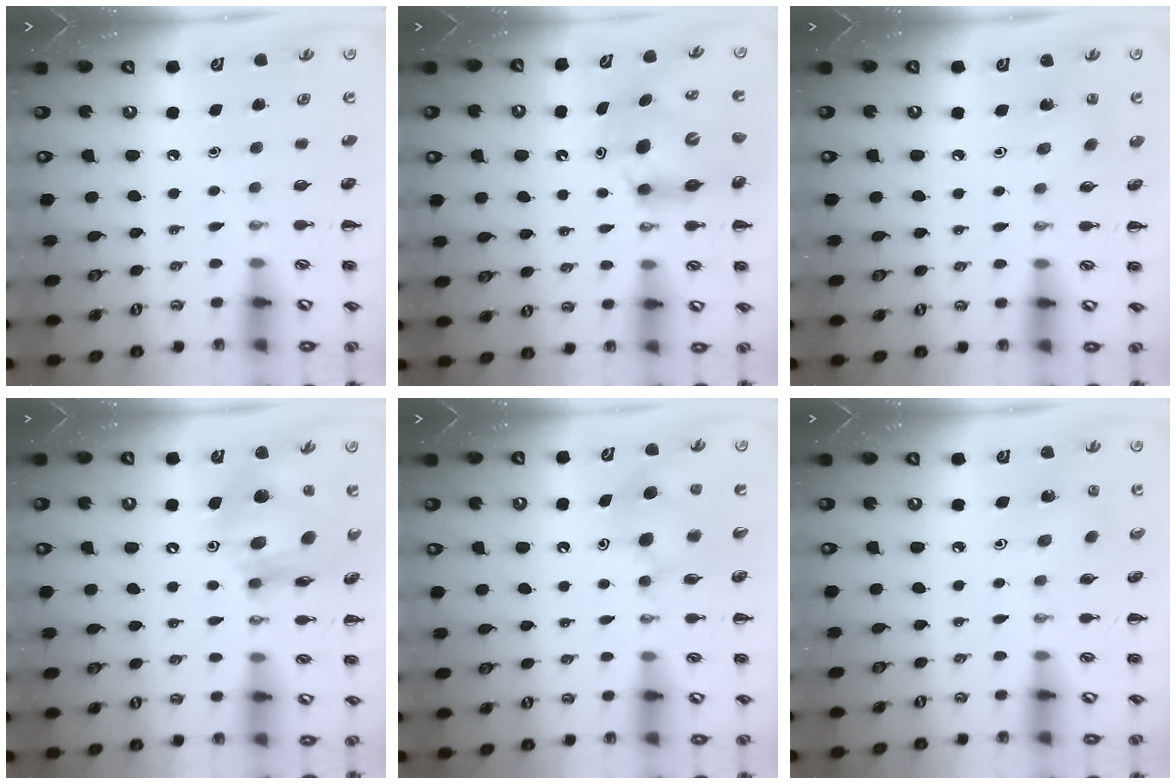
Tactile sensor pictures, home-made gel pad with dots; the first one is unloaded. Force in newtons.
{"total": 7.8, "press": 7.6, "slide": 2.0}
{"total": 3.7, "press": 3.6, "slide": 1.1}
{"total": 15.2, "press": 14.5, "slide": 4.5}
{"total": 7.7, "press": 7.6, "slide": 1.1}
{"total": 1.6, "press": 1.4, "slide": 0.6}